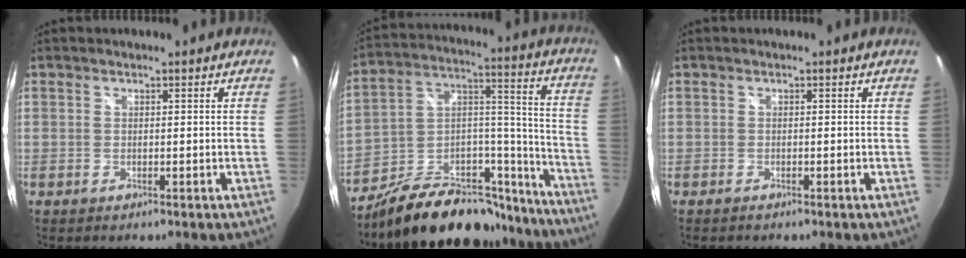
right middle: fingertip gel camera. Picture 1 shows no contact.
{"total": 22.4, "force": [-17.4, 9.4, 10.4], "torque": [-0.167, 0.061, -0.249]}
{"total": 0.9, "force": [-0.8, 0.2, 0.4], "torque": [-0.009, -0.004, -0.016]}